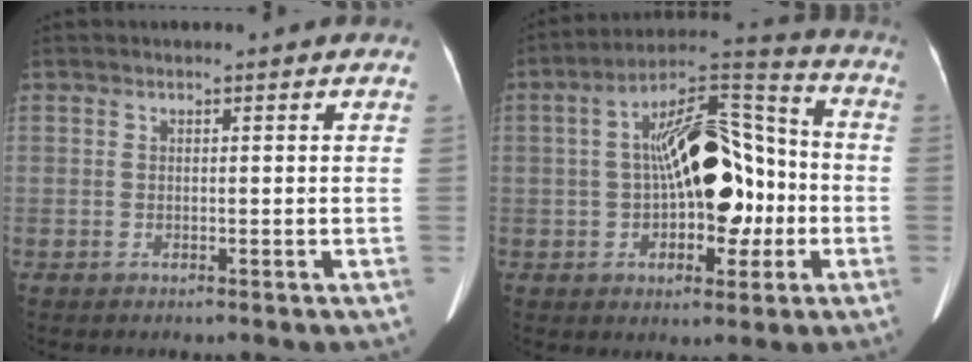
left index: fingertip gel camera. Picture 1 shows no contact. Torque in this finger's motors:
{"motor_torque": [1.25, -0.53, 1.05, 0.21]}